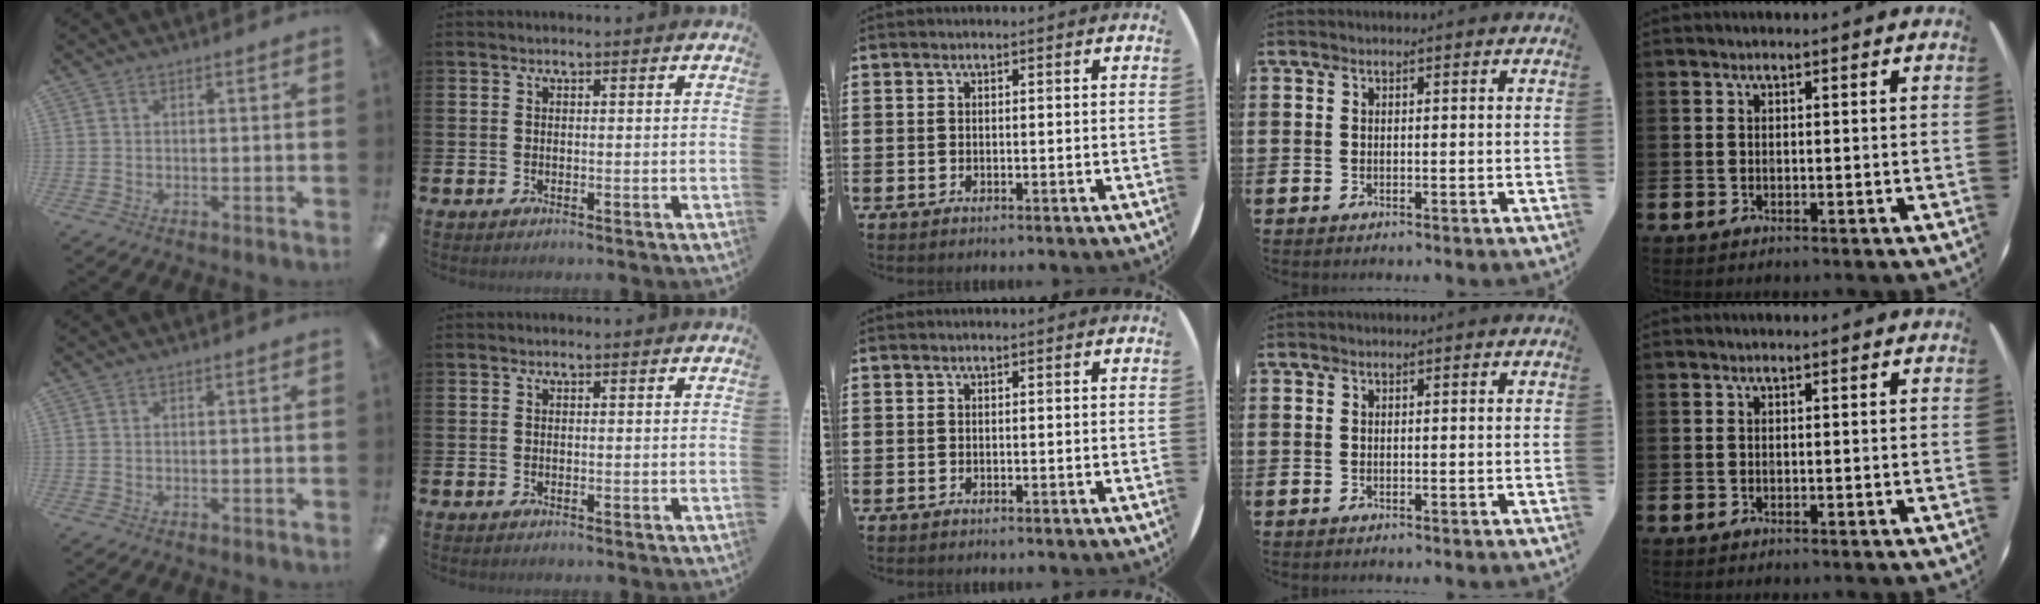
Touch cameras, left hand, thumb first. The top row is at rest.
{}